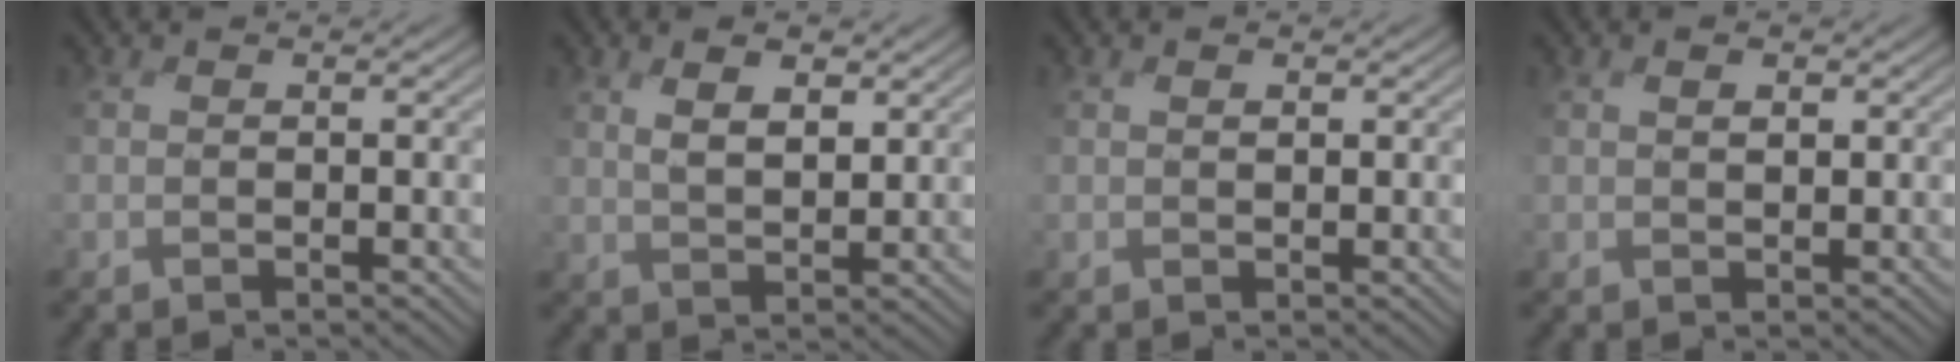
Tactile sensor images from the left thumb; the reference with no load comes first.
{"total": 4.2, "force": [2.1, 1.9, 3.1], "torque": [-0.056, -0.007, 0.036]}
{"total": 0.8, "force": [0.4, 0.5, 0.5], "torque": [-0.009, -0.002, 0.008]}
{"total": 1.5, "force": [0.6, 0.8, 1.1], "torque": [-0.016, -0.005, 0.014]}